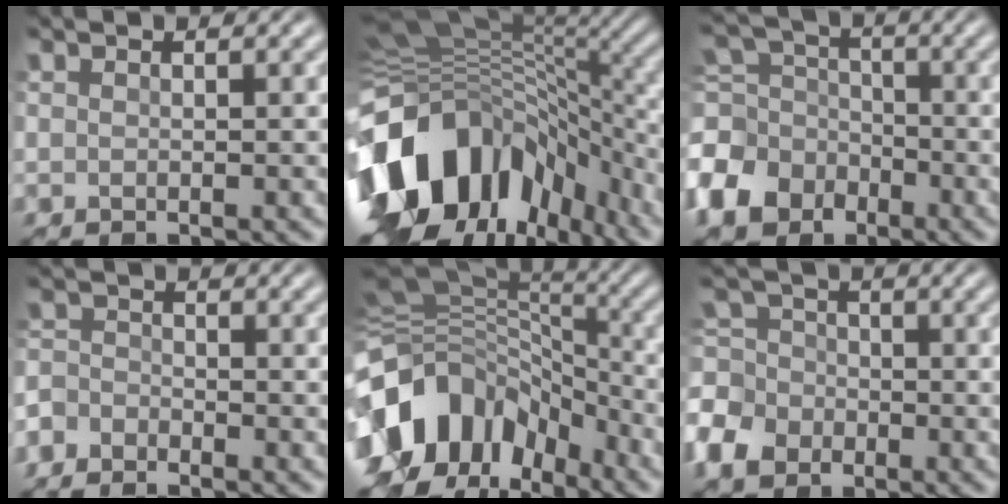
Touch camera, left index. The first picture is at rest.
{"total": 16.0, "force": [-6.0, 10.6, 10.4], "torque": [-0.214, -0.013, -0.108]}
{"total": 9.3, "force": [-4.7, 7.0, 3.7], "torque": [-0.092, -0.020, -0.106]}
{"total": 2.8, "force": [-2.1, 1.7, 0.2], "torque": [0.017, 0.000, -0.053]}
{"total": 14.6, "force": [-6.0, 10.3, 8.5], "torque": [-0.184, -0.011, -0.110]}
{"total": 6.6, "force": [-3.7, 4.9, 2.4], "torque": [-0.049, -0.008, -0.085]}